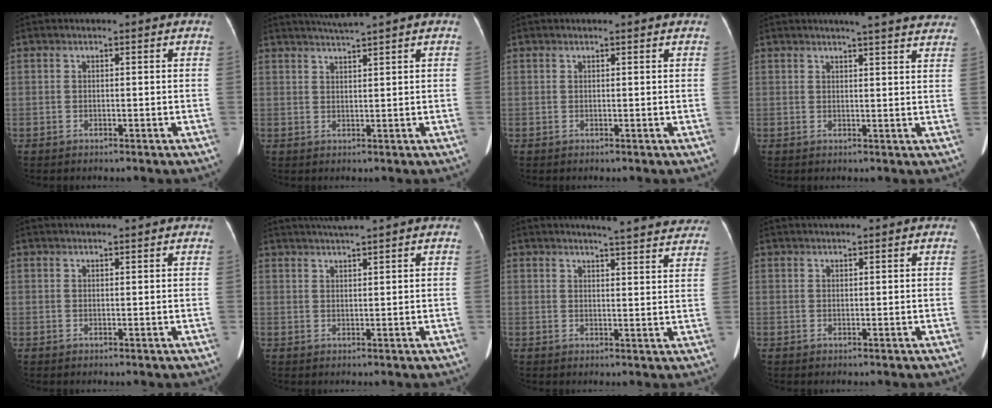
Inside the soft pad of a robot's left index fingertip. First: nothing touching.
{"total": 3.3, "force": [2.8, -1.2, 1.2], "torque": [-0.020, 0.006, 0.056]}
{"total": 0.9, "force": [0.8, 0.0, 0.2], "torque": [-0.009, -0.001, 0.009]}
{"total": 12.9, "force": [11.7, 1.1, 5.4], "torque": [-0.056, -0.003, 0.120]}
{"total": 2.6, "force": [2.5, -0.2, 0.9], "torque": [-0.012, 0.022, 0.034]}
{"total": 3.8, "force": [3.3, -0.9, 1.7], "torque": [-0.025, 0.017, 0.060]}
{"total": 14.8, "force": [13.9, 1.3, 4.9], "torque": [-0.047, -0.031, 0.145]}
{"total": 1.3, "force": [1.2, -0.2, 0.5], "torque": [-0.006, 0.016, 0.026]}